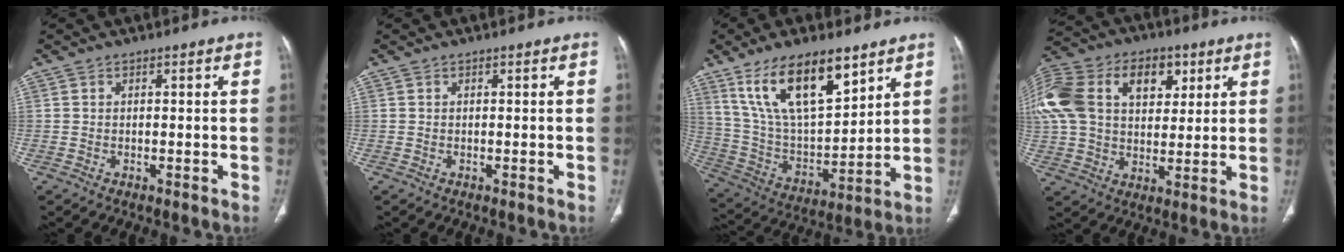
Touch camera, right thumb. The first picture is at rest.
{"total": 0.0}
{"total": 20.0, "force": [11.9, 8.2, 13.9], "torque": [-0.223, -0.052, 0.233]}
{"total": 26.9, "force": [9.2, 17.7, 18.0], "torque": [-0.377, 0.056, 0.167]}